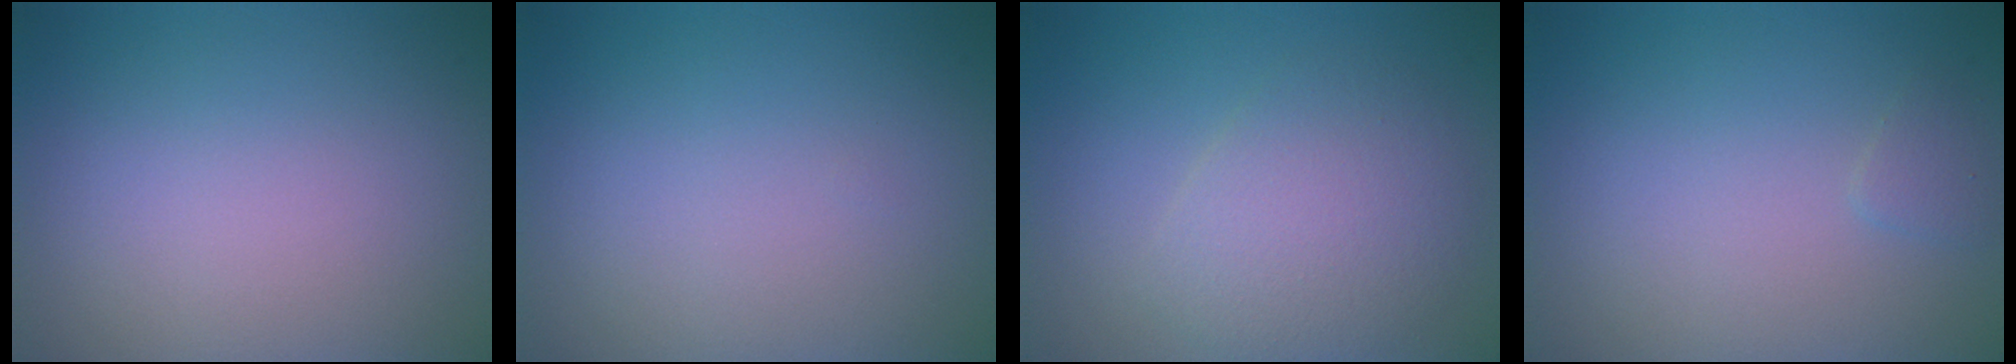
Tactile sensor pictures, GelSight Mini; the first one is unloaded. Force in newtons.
{"total": 0.0}
{"total": 4.0, "press": 4.0, "slide": 0.0}
{"total": 0.7, "press": 0.7, "slide": 0.1}